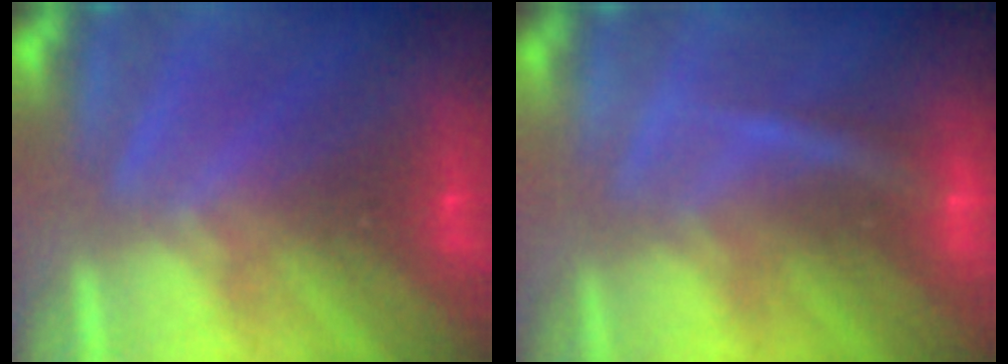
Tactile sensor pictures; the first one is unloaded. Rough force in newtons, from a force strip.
{"total": 3.0}